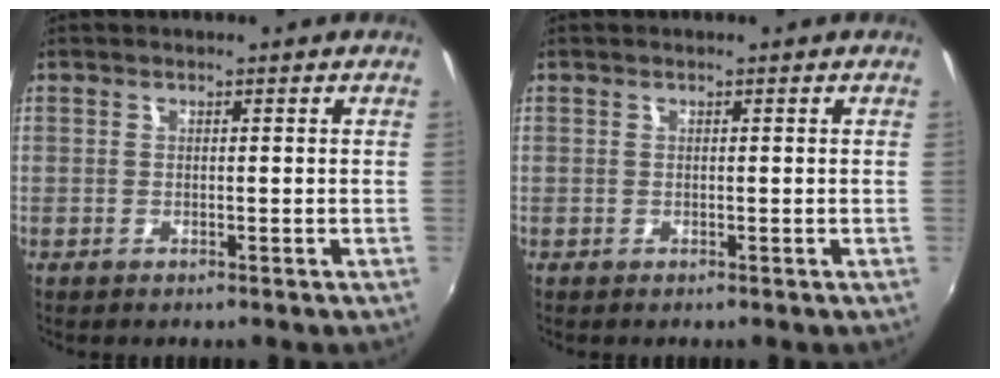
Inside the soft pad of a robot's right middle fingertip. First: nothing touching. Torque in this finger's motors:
{"motor_torque": [0.03, -0.09, 0.08, 0.00]}